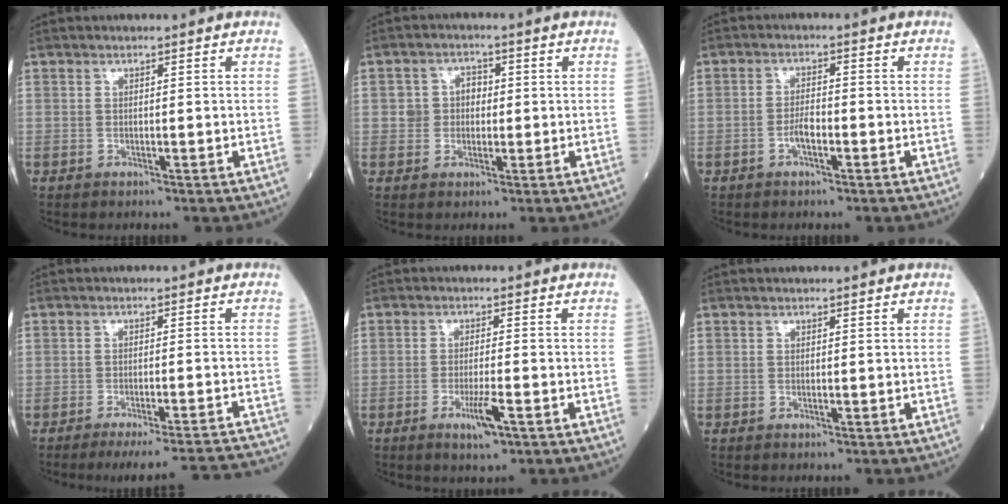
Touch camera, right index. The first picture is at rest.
{"total": 3.5, "force": [0.1, 3.2, 1.4], "torque": [-0.017, 0.016, -0.001]}
{"total": 2.6, "force": [-1.1, 0.8, 2.2], "torque": [-0.038, 0.003, -0.022]}
{"total": 17.2, "force": [-16.5, -0.9, 4.8], "torque": [-0.029, -0.010, -0.203]}
{"total": 4.2, "force": [-2.1, 0.4, 3.6], "torque": [-0.067, -0.006, -0.038]}
{"total": 0.0}